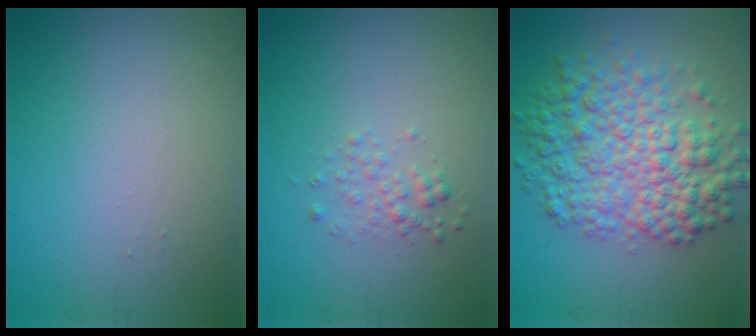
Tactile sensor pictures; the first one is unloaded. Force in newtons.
{"total": 1.4, "press": 1.4, "slide": 0.1}
{"total": 8.1, "press": 8.1, "slide": 0.1}